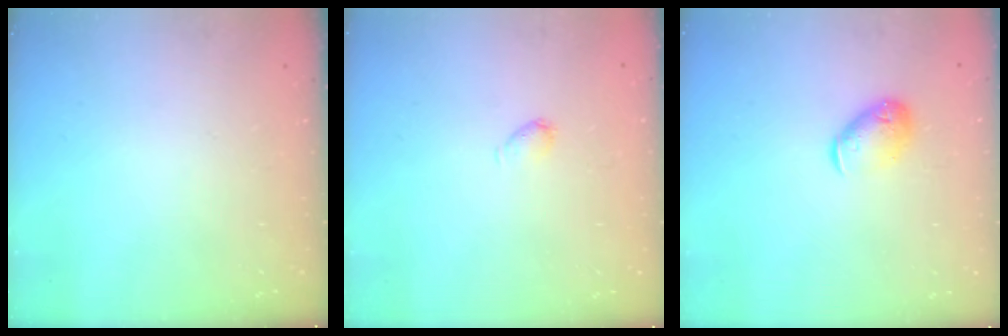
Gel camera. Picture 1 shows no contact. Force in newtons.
{"total": 3.1, "press": 3.1, "slide": 0.6}
{"total": 9.0, "press": 8.9, "slide": 1.3}